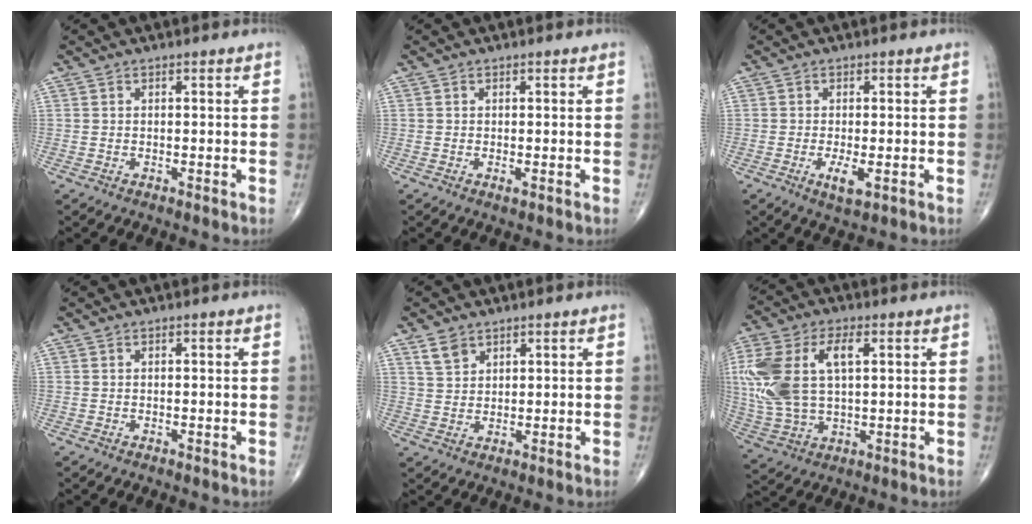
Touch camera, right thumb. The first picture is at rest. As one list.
[{"total": 0.5, "force": [-0.1, 0.2, 0.5], "torque": [-0.010, -0.004, -0.002]}, {"total": 3.4, "force": [-1.0, 1.1, 3.1], "torque": [-0.060, -0.009, -0.016]}, {"total": 0.0}, {"total": 3.7, "force": [2.5, 2.3, 1.4], "torque": [-0.017, -0.011, 0.055]}, {"total": 17.7, "force": [3.5, 9.6, 14.5], "torque": [-0.327, 0.007, 0.067]}]